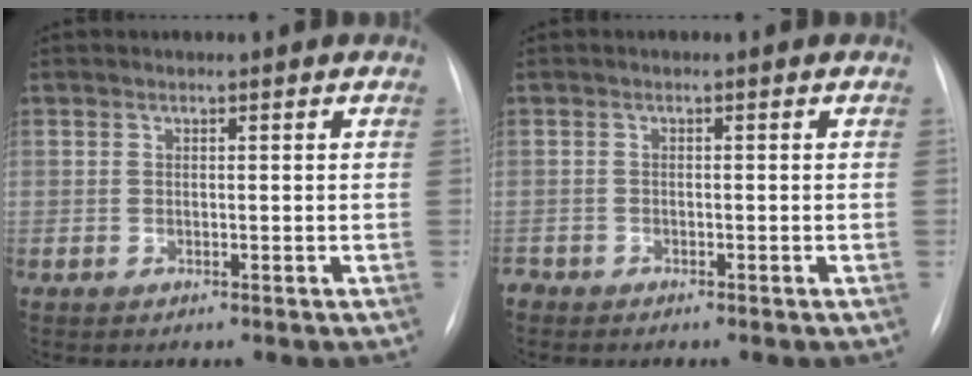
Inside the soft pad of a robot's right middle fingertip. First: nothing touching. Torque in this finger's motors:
{"motor_torque": [0.04, -0.07, 0.00, 0.01]}